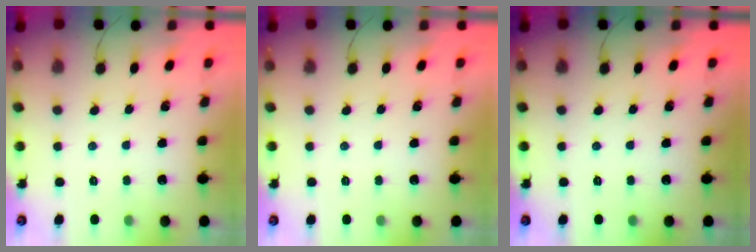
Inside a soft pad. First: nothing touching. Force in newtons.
{"total": 0.0}
{"total": 0.0}